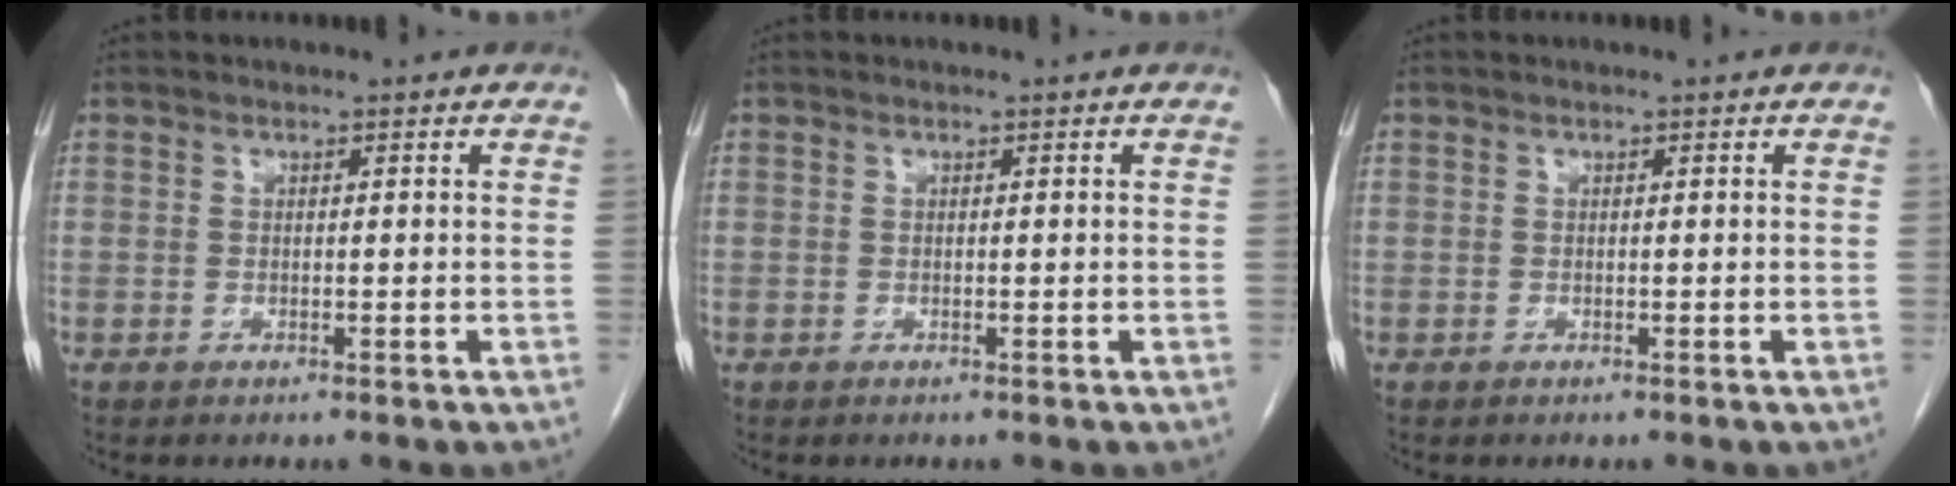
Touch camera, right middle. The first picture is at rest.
{"total": 0.0}
{"total": 0.0}